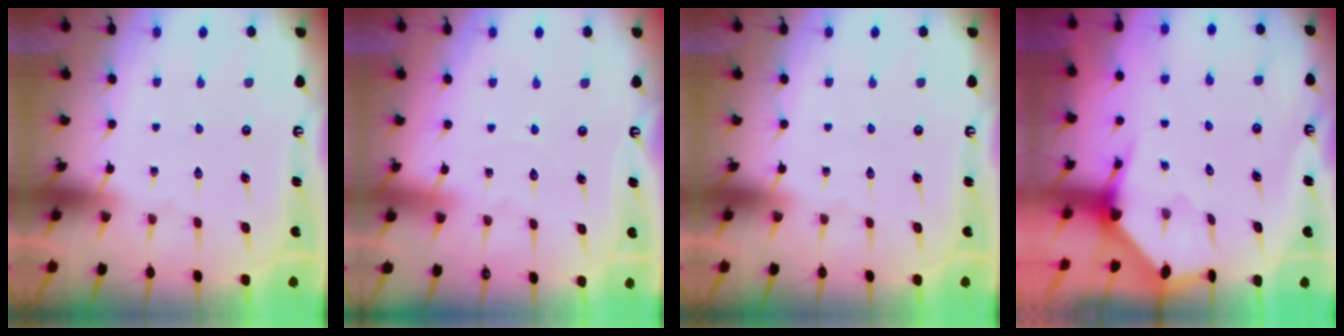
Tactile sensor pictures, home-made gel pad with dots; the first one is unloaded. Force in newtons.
{"total": 3.4, "press": 3.4, "slide": 0.3}
{"total": 0.0}
{"total": 3.4, "press": 3.4, "slide": 0.3}